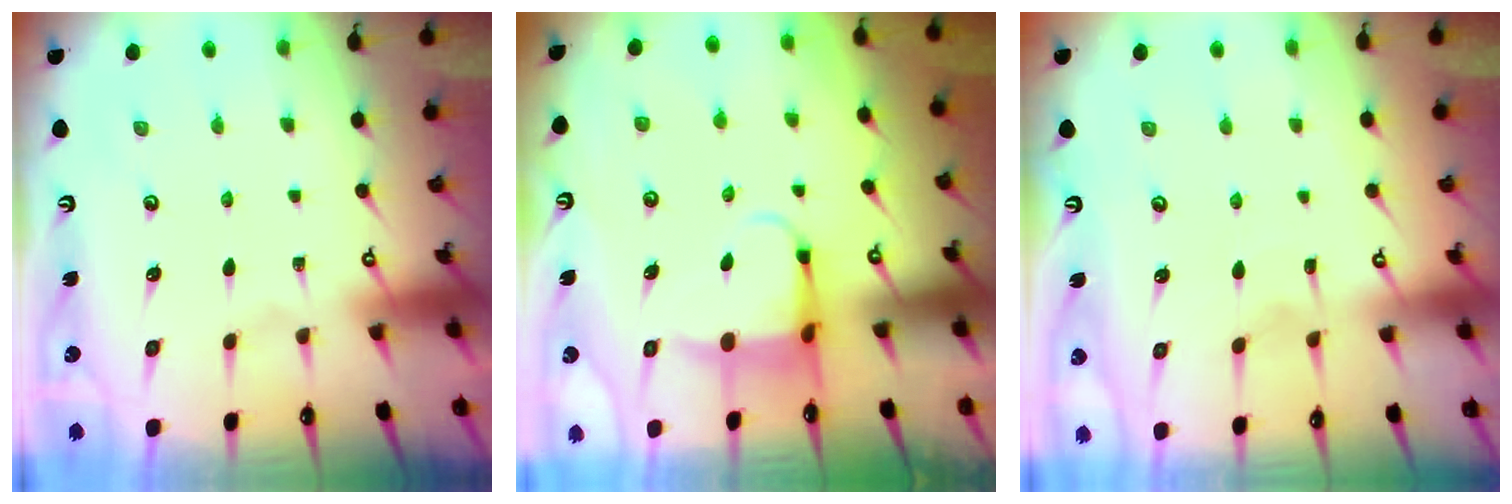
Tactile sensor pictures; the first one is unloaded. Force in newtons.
{"total": 4.5, "press": 4.3, "slide": 1.3}
{"total": 3.9, "press": 3.9, "slide": 0.4}